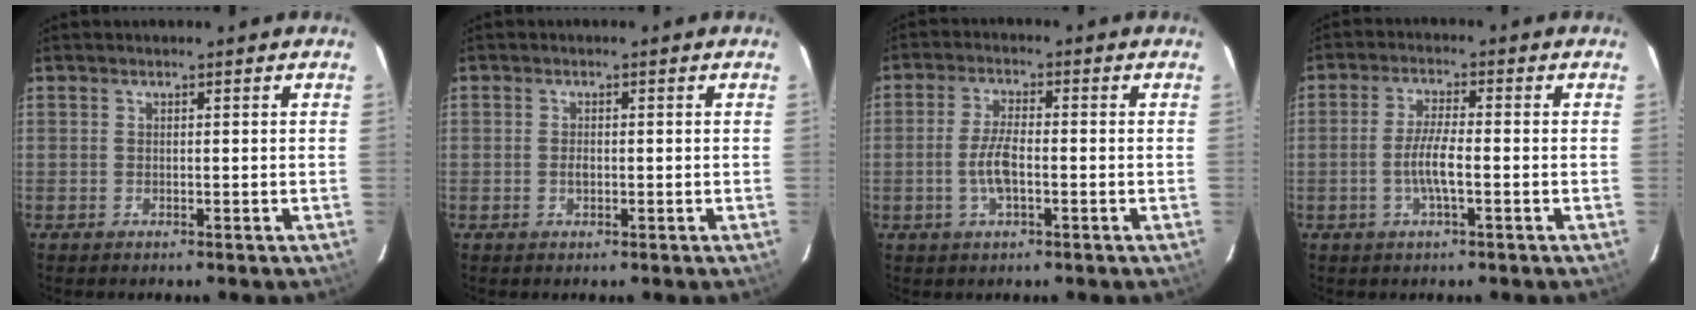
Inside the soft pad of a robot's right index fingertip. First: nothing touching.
{"total": 1.2, "force": [-0.3, 0.8, 0.8], "torque": [-0.015, 0.001, -0.005]}
{"total": 5.4, "force": [-1.5, 1.7, 4.9], "torque": [-0.103, 0.002, -0.029]}
{"total": 5.2, "force": [-1.5, 0.7, 4.9], "torque": [-0.099, -0.002, -0.029]}